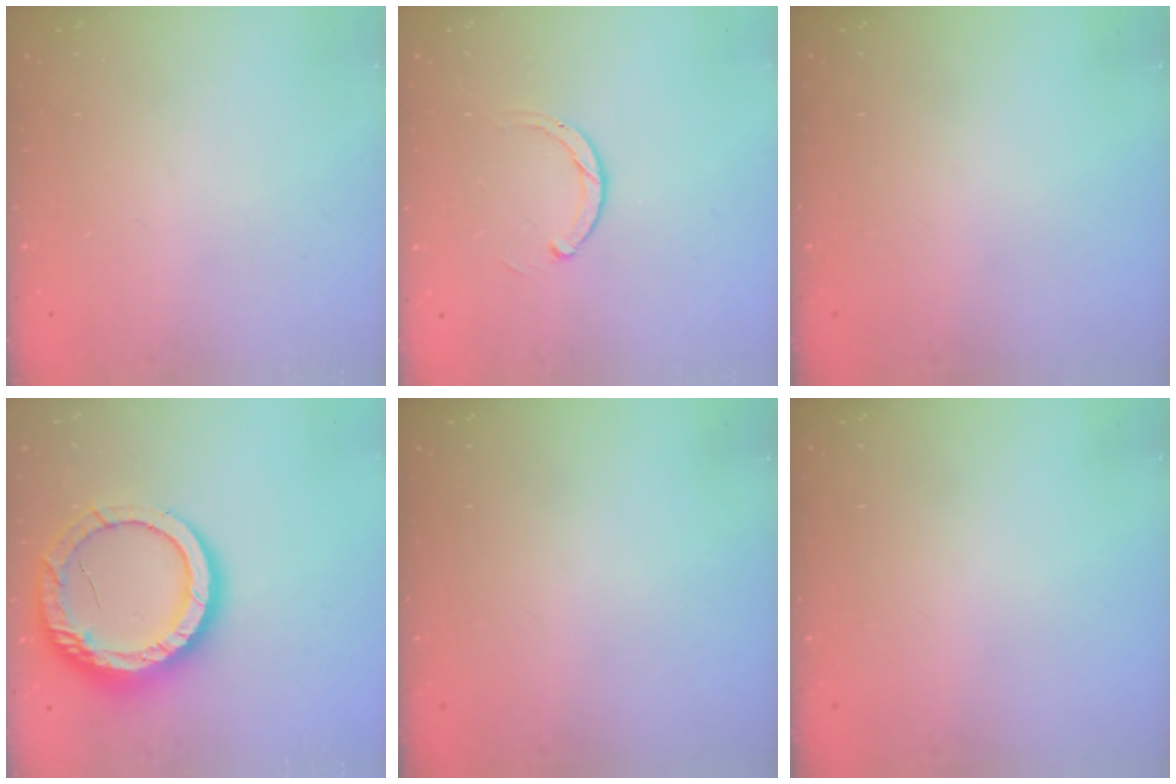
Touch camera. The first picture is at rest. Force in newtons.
{"total": 2.5, "press": 2.5, "slide": 0.3}
{"total": 0.0}
{"total": 16.5, "press": 16.5, "slide": 1.2}
{"total": 0.0}
{"total": 0.0}